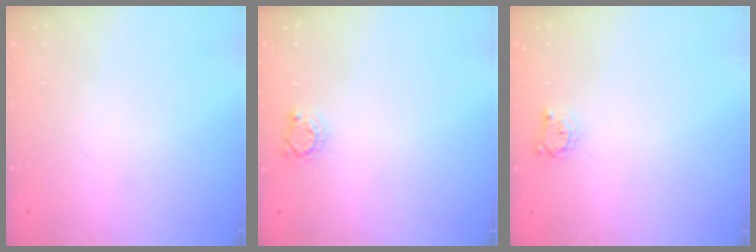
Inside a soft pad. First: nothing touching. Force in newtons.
{"total": 3.8, "press": 3.7, "slide": 0.4}
{"total": 3.9, "press": 3.8, "slide": 0.5}